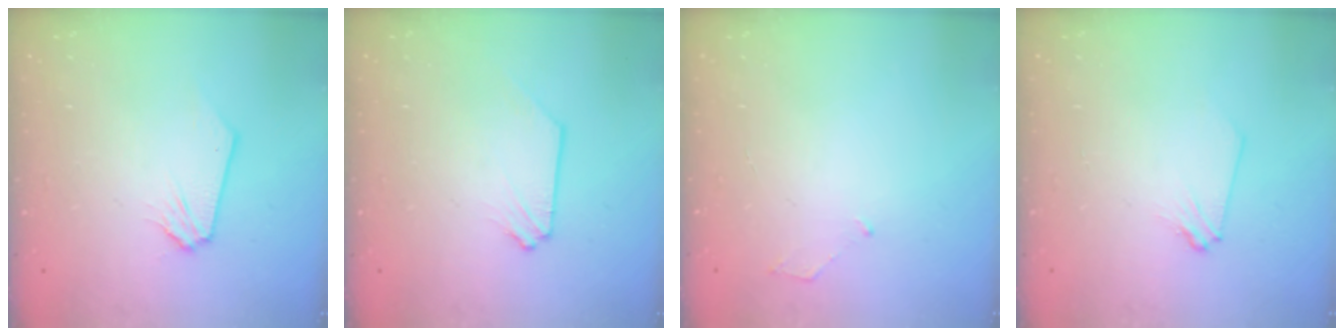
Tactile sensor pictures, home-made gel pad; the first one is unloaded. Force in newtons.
{"total": 0.0}
{"total": 3.5, "press": 3.5, "slide": 0.6}
{"total": 1.6, "press": 1.6, "slide": 0.3}